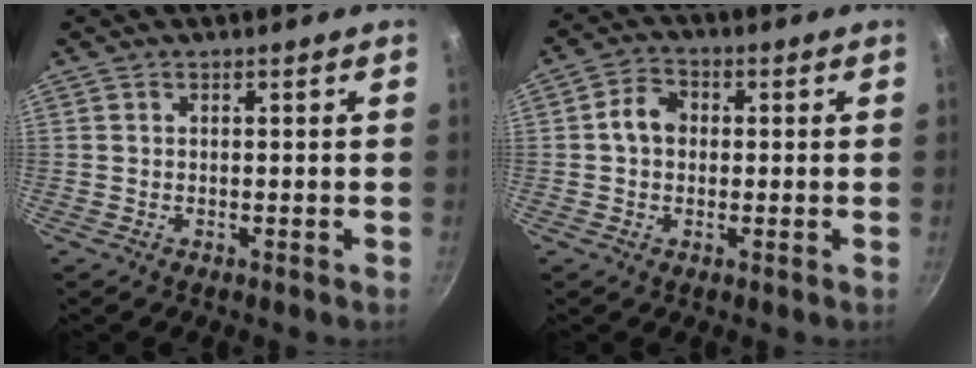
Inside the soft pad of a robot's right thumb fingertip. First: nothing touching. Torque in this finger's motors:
{"motor_torque": [-0.25, 1.06, 0.55, -0.46, 0.00]}